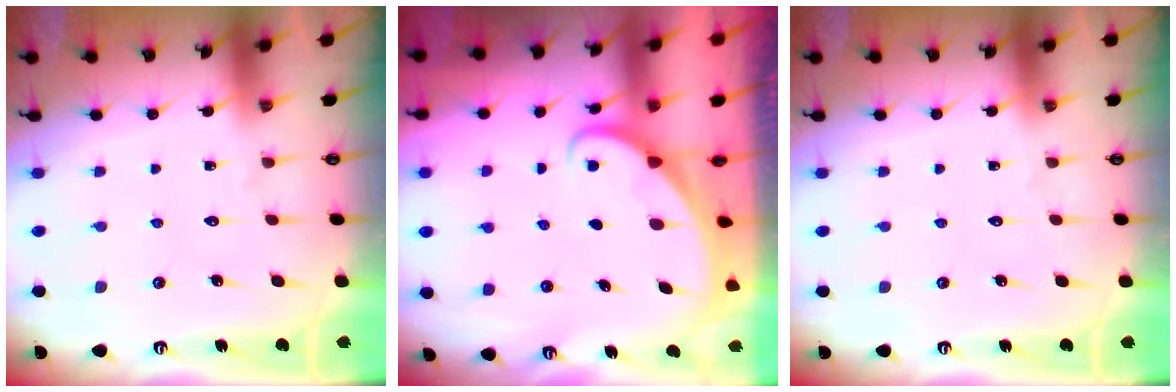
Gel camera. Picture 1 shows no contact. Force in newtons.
{"total": 1.8, "press": 1.8, "slide": 0.1}
{"total": 0.0}